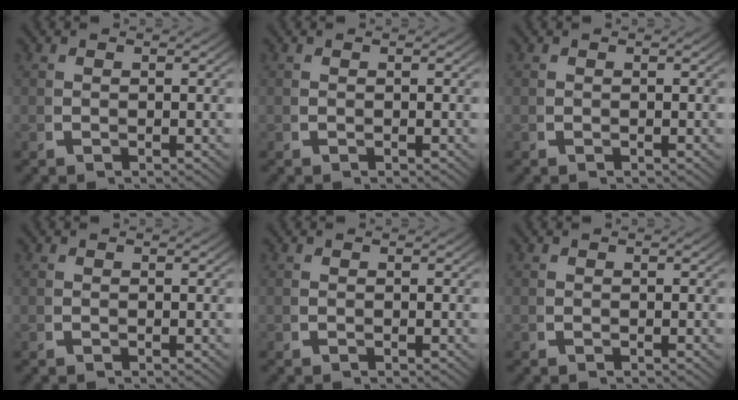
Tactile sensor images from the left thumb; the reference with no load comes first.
{"total": 0.0}
{"total": 0.0}
{"total": 0.0}
{"total": 0.0}
{"total": 0.0}